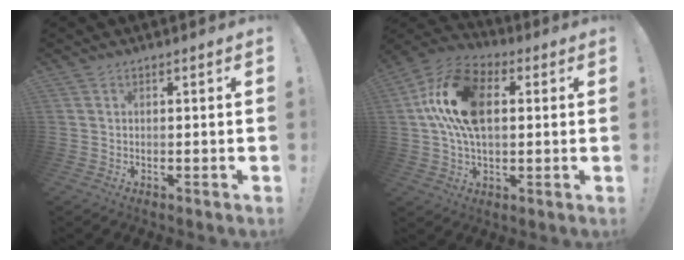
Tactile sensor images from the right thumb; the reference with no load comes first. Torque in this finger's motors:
{"motor_torque": [2.13, 2.55, 0.89, -0.65, 0.25]}